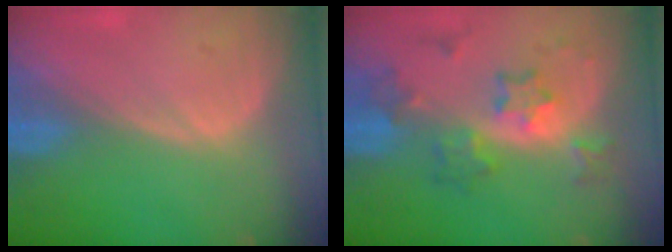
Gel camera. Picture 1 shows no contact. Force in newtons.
{"total": 6.5, "press": 6.5, "slide": 0.2}